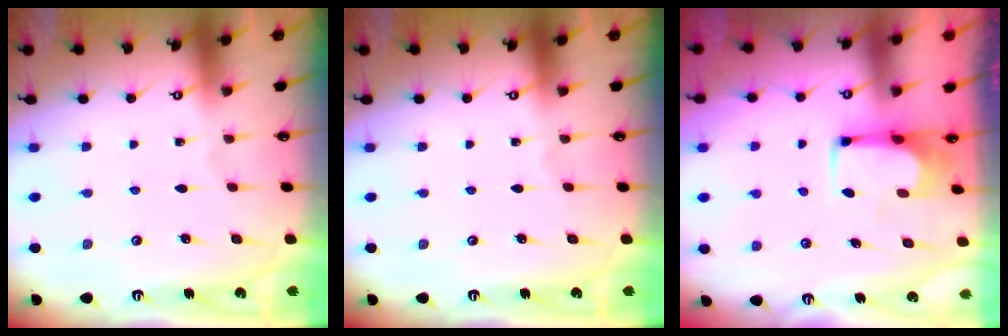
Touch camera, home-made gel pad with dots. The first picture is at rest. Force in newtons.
{"total": 0.0}
{"total": 5.3, "press": 5.3, "slide": 0.5}